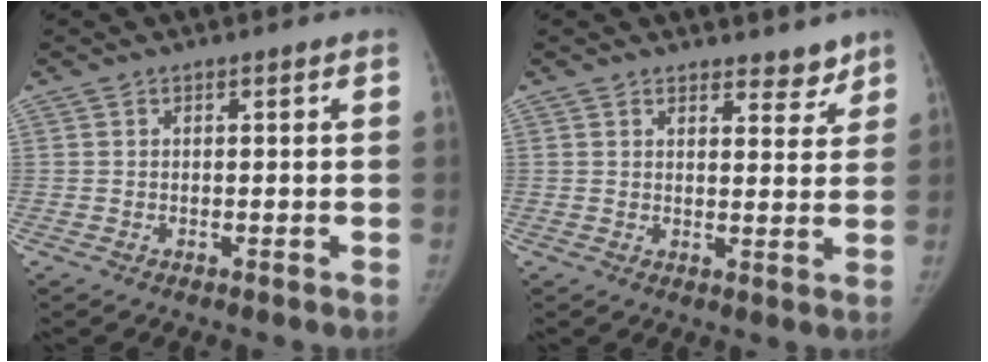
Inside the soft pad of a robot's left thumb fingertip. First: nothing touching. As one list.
[{"total": 3.9, "force": [3.3, 1.8, 1.1], "torque": [0.011, -0.025, 0.045]}]